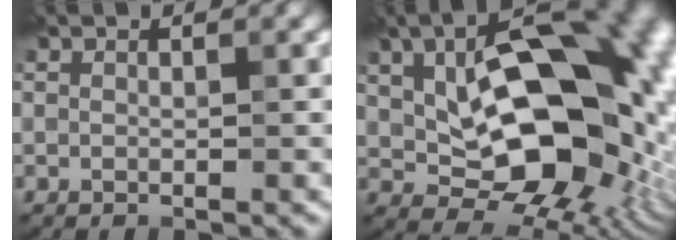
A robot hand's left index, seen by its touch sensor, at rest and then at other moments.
{"total": 19.8, "force": [3.3, 11.8, 15.5], "torque": [-0.234, -0.001, 0.069]}